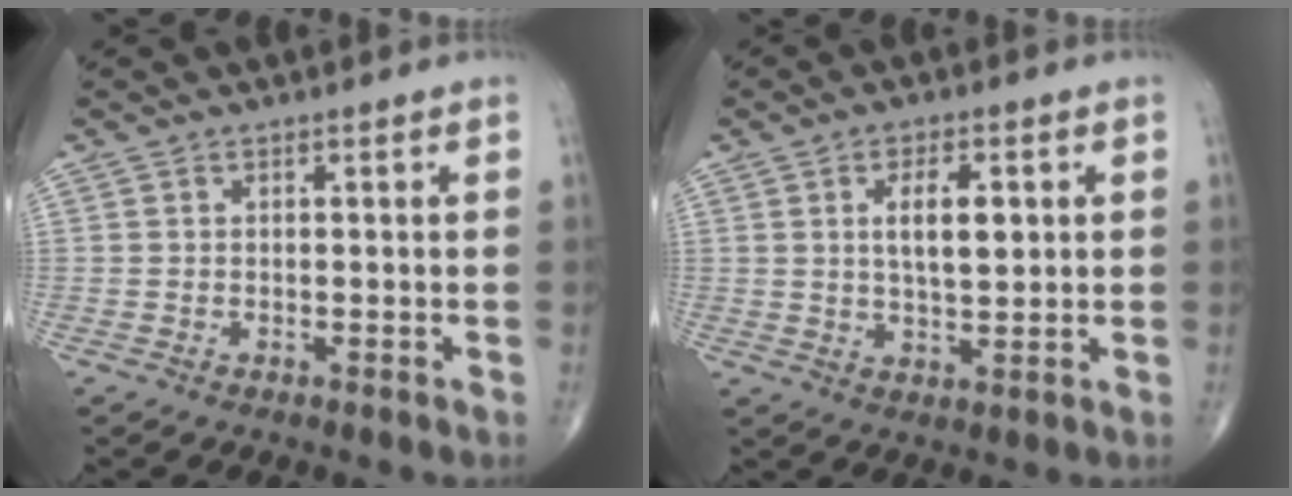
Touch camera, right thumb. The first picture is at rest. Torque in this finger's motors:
{"motor_torque": [0.79, 0.84, 0.87, 0.38, 0.25]}